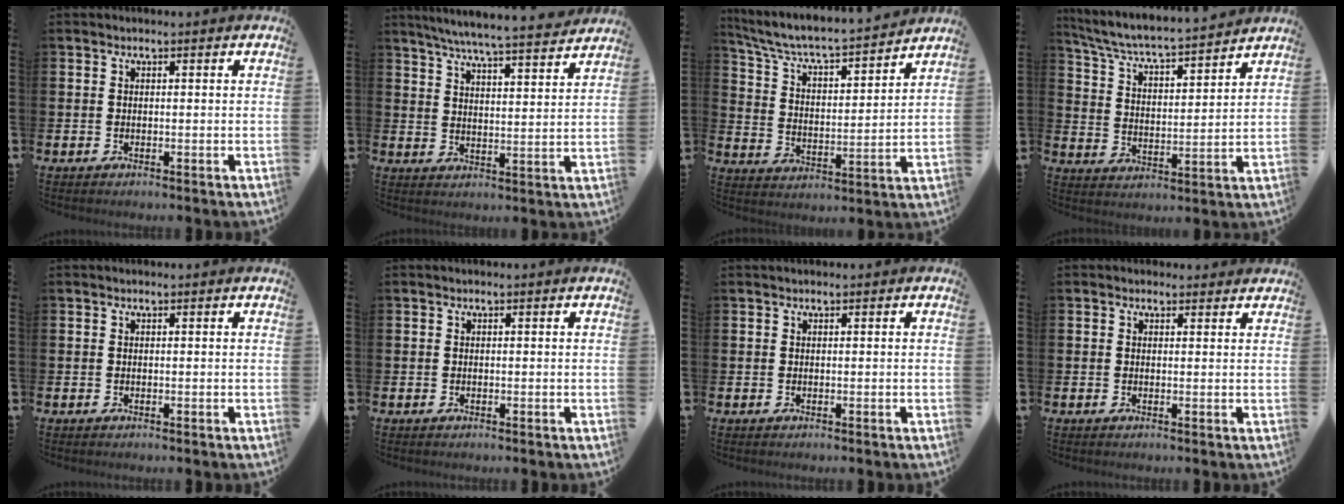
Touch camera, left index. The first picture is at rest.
{"total": 6.6, "force": [6.3, -0.2, 2.0], "torque": [-0.052, -0.047, 0.108]}
{"total": 6.5, "force": [6.1, 0.7, 2.1], "torque": [-0.075, -0.049, 0.099]}
{"total": 5.8, "force": [5.5, 0.2, 1.8], "torque": [-0.066, -0.047, 0.090]}
{"total": 0.0}
{"total": 0.0}
{"total": 0.0}
{"total": 1.0, "force": [0.8, 0.6, 0.1], "torque": [0.004, 0.005, 0.014]}